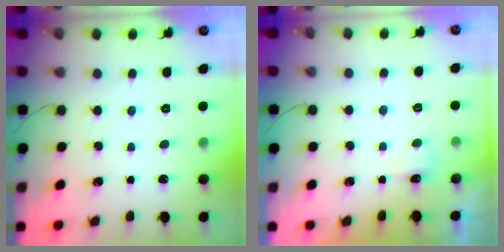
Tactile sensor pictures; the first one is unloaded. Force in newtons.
{"total": 2.3, "press": 2.2, "slide": 0.6}